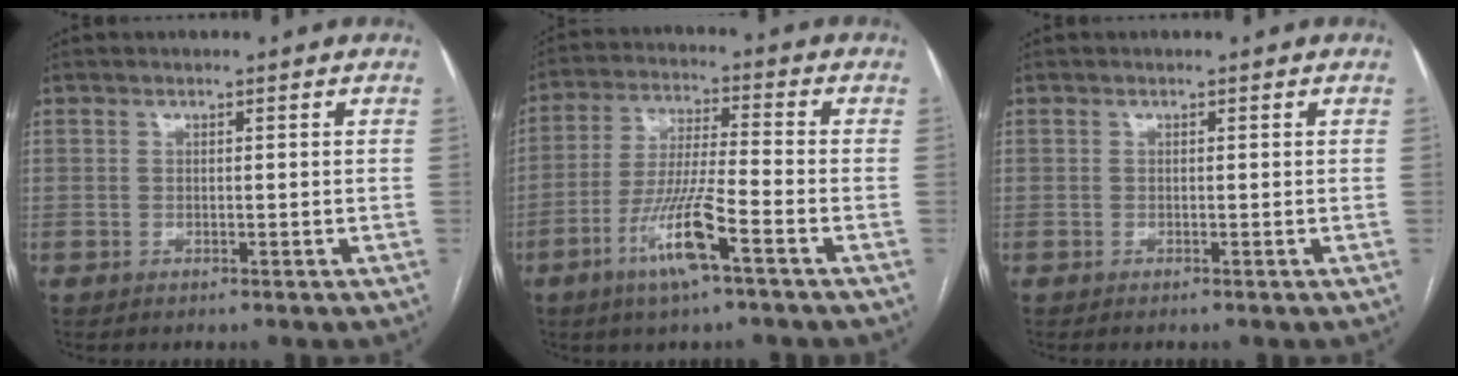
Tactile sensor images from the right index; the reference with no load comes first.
{"total": 10.5, "force": [-5.3, 0.4, 9.1], "torque": [-0.182, -0.011, -0.101]}
{"total": 0.0}